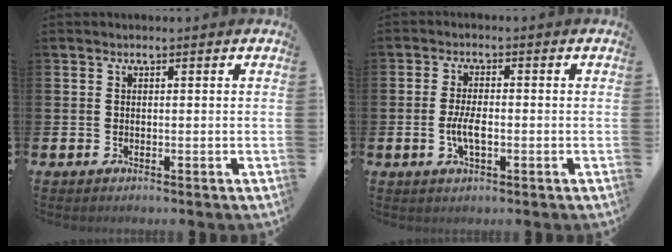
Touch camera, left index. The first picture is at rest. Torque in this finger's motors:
{"motor_torque": [0.71, 0.29, 0.15, 0.10]}